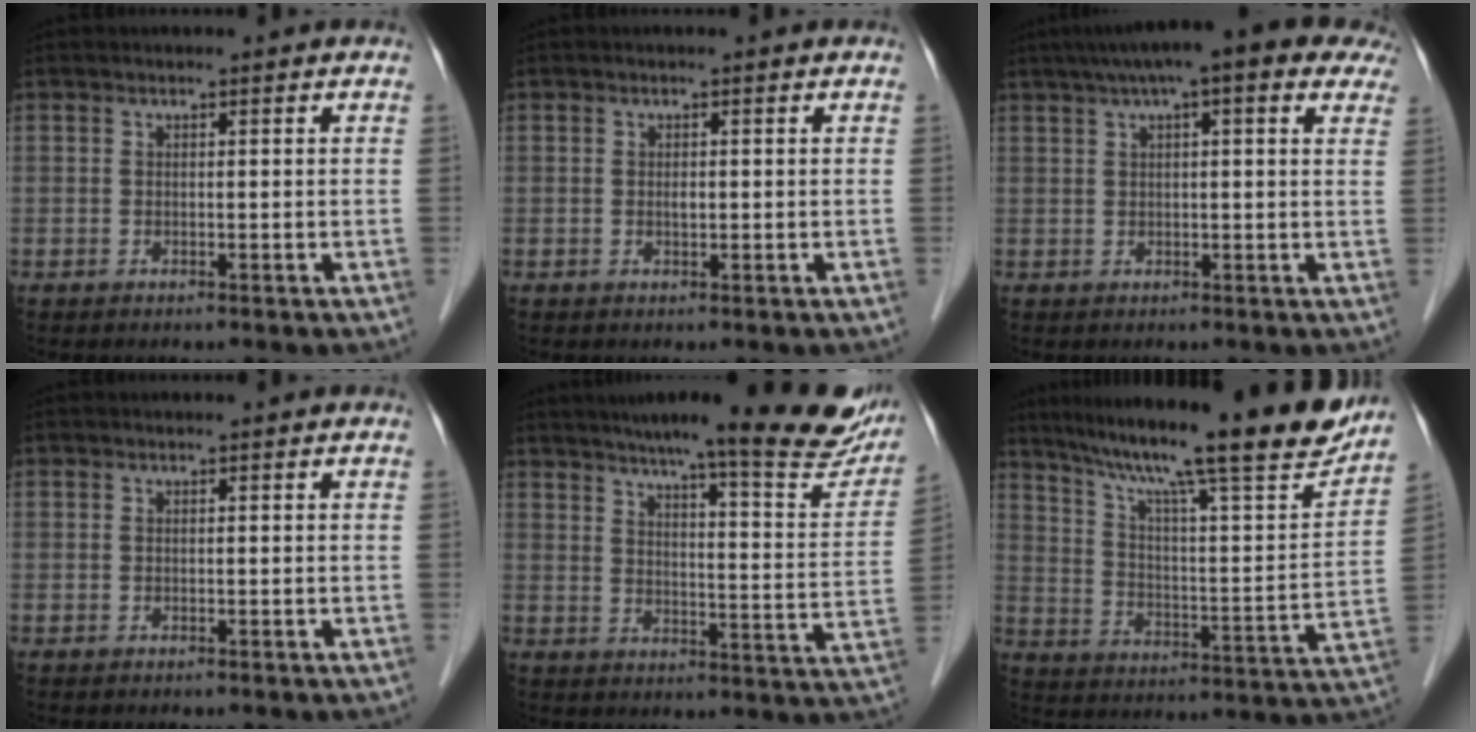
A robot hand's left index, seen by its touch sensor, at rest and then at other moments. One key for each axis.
{"total": 0.7, "fx": -0.1, "fy": 0.3, "fz": 0.6, "tx": -0.011, "ty": -0.002, "tz": -0.002}
{"total": 14.6, "fx": 9.7, "fy": 3.1, "fz": 10.5, "tx": -0.161, "ty": 0.052, "tz": 0.121}
{"total": 0.0}
{"total": 23.7, "fx": 19.9, "fy": 2.5, "fz": 12.6, "tx": -0.169, "ty": -0.044, "tz": 0.241}
{"total": 24.8, "fx": 20.2, "fy": 2.1, "fz": 14.3, "tx": -0.238, "ty": -0.016, "tz": 0.288}